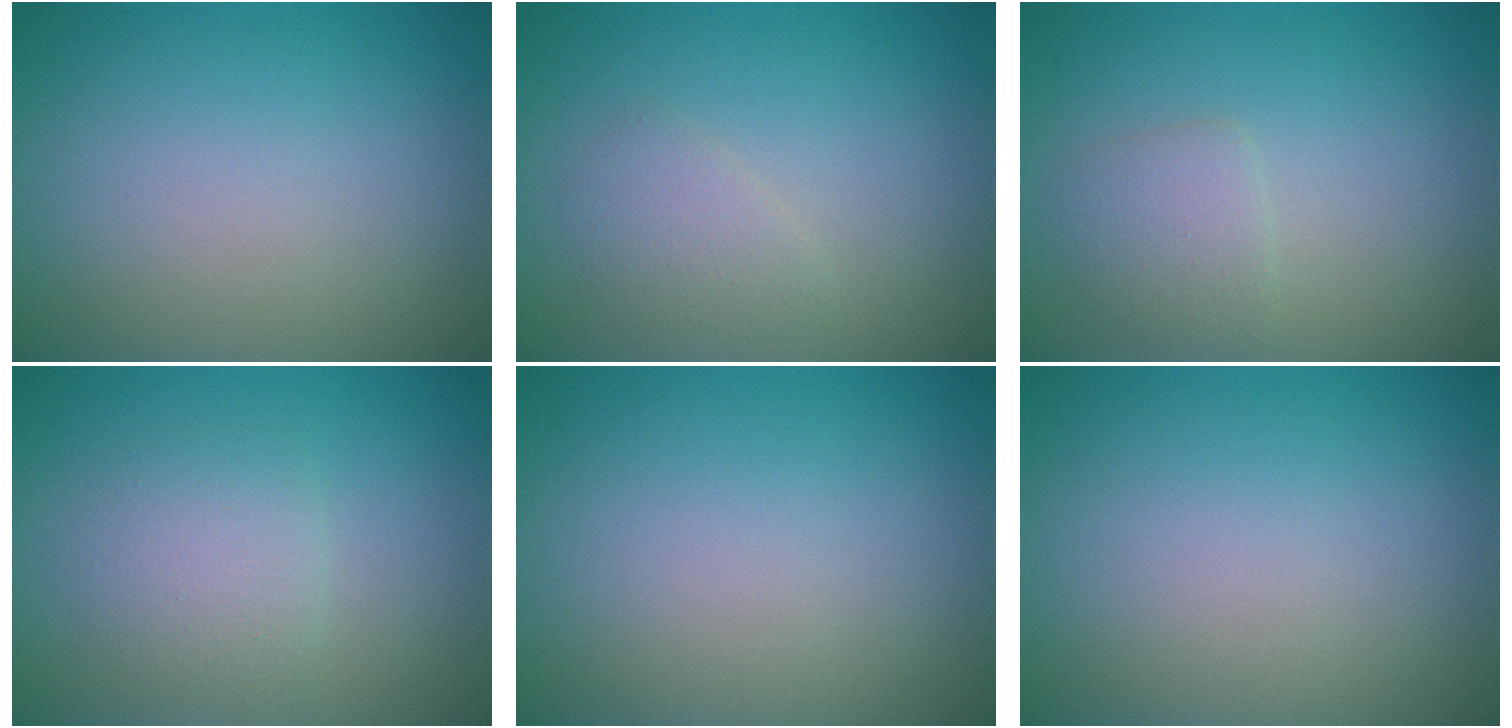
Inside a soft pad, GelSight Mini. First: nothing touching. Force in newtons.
{"total": 1.5, "press": 1.5, "slide": 0.1}
{"total": 1.9, "press": 1.9, "slide": 0.0}
{"total": 2.3, "press": 2.3, "slide": 0.1}
{"total": 0.0}
{"total": 0.0}